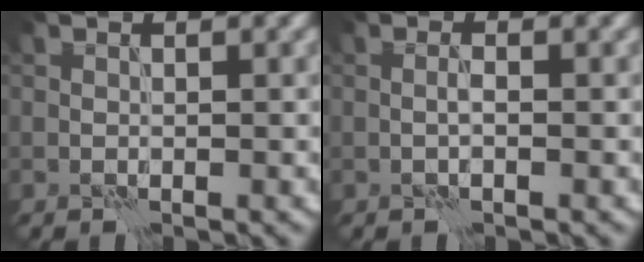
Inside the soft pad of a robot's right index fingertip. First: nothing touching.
{"total": 0.8, "force": [-0.4, 0.1, 0.7], "torque": [-0.016, 0.002, -0.007]}